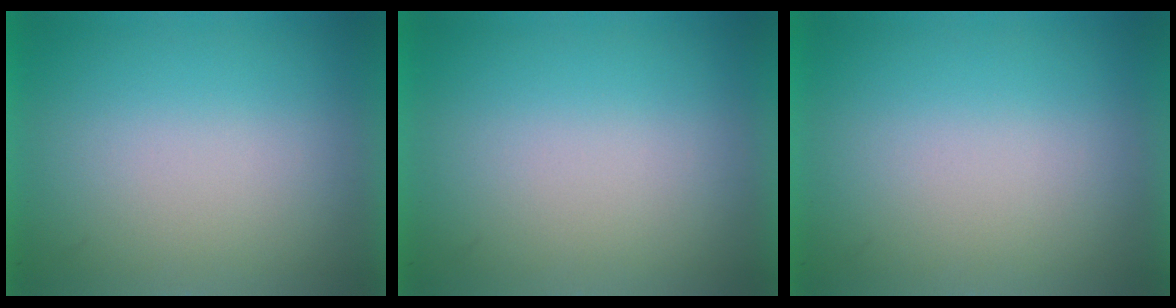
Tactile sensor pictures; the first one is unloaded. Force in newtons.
{"total": 0.0}
{"total": 0.0}